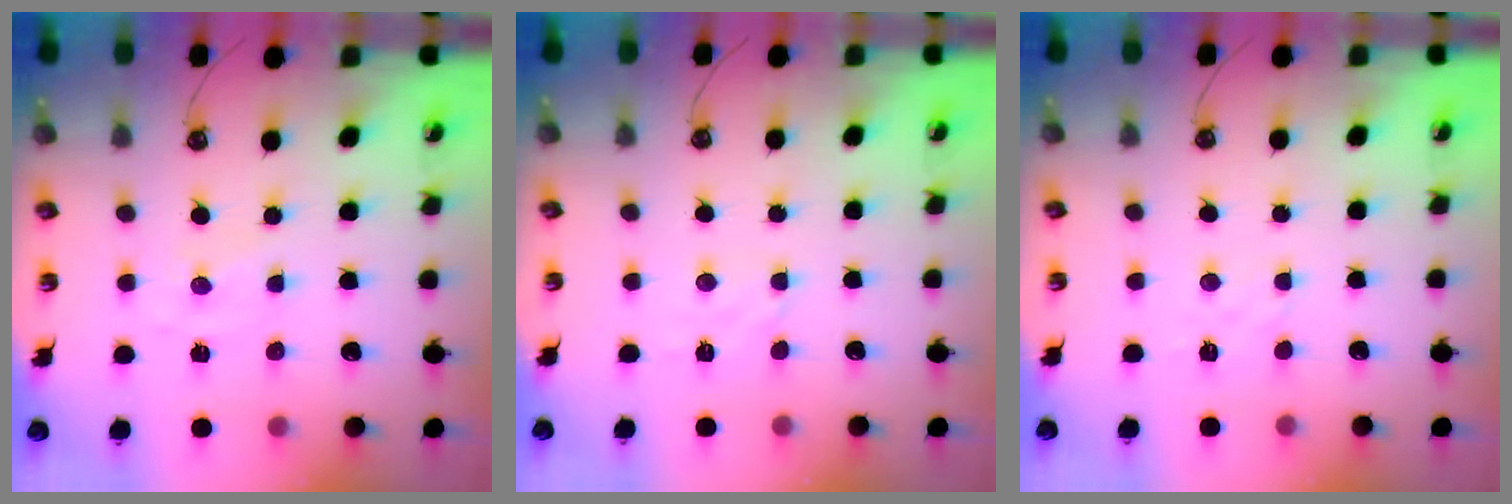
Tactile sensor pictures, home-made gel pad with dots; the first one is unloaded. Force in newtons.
{"total": 1.9, "press": 1.8, "slide": 0.6}
{"total": 2.0, "press": 1.9, "slide": 0.6}